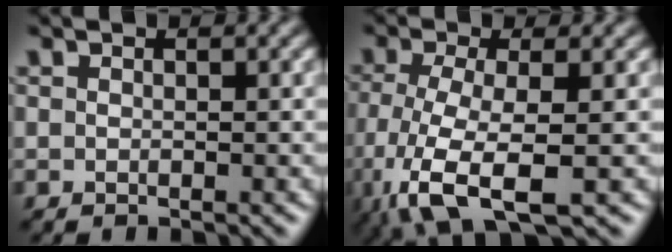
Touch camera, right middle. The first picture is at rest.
{"total": 7.5, "force": [-2.9, 2.5, 6.4], "torque": [-0.149, -0.018, -0.056]}